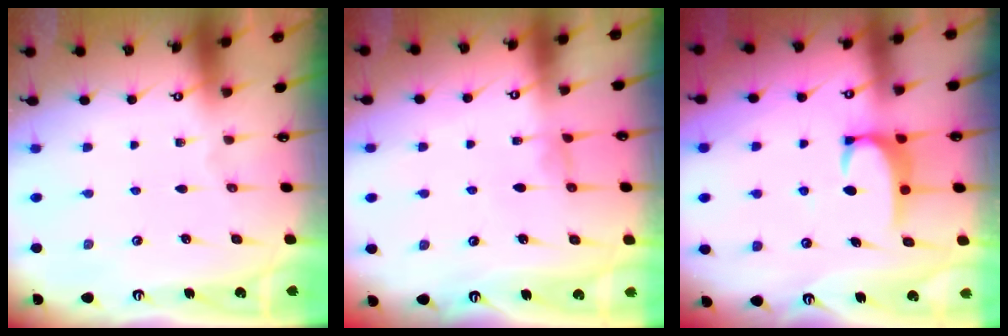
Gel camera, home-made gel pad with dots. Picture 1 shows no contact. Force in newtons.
{"total": 0.7, "press": 0.4, "slide": 0.5}
{"total": 2.8, "press": 2.8, "slide": 0.3}